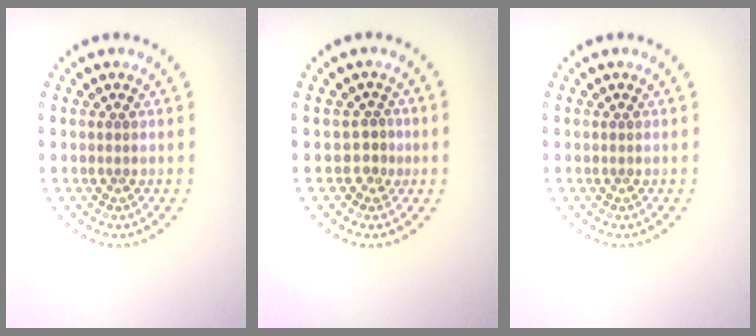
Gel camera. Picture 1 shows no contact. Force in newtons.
{"total": 1.4, "press": 0.9, "slide": 1.0}
{"total": 0.0}